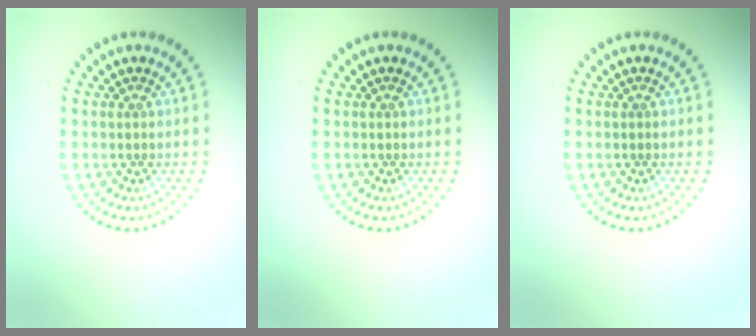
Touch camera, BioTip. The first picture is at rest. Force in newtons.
{"total": 0.0}
{"total": 0.0}